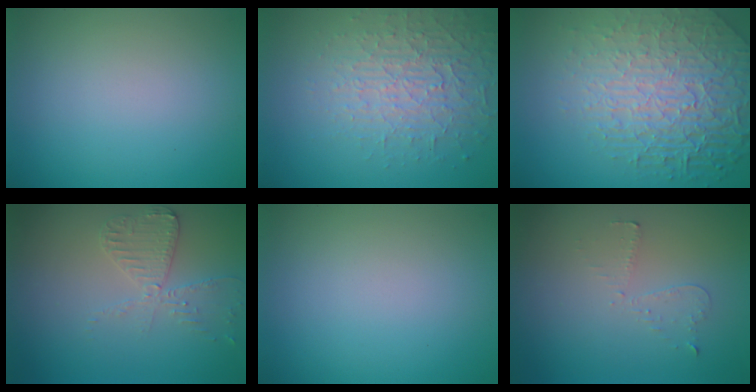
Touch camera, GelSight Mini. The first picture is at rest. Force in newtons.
{"total": 4.0, "press": 3.7, "slide": 1.4}
{"total": 8.8, "press": 6.0, "slide": 6.5}
{"total": 2.9, "press": 2.8, "slide": 0.6}
{"total": 0.0}
{"total": 0.9, "press": 0.8, "slide": 0.4}